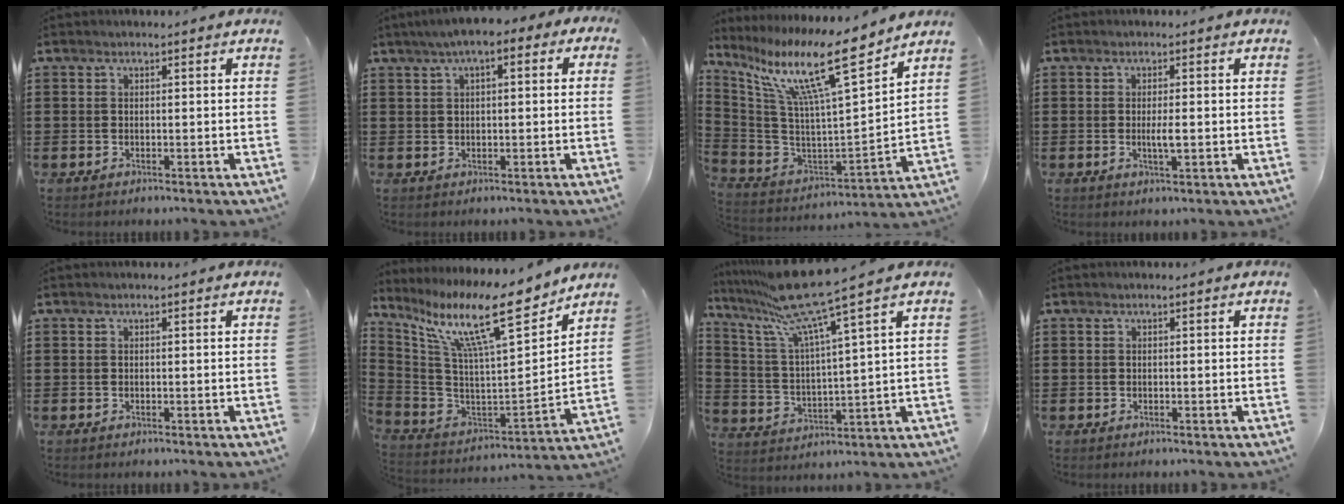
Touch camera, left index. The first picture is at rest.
{"total": 4.0, "force": [1.4, 1.3, 3.5], "torque": [-0.070, 0.009, 0.023]}
{"total": 14.6, "force": [9.9, 1.3, 10.7], "torque": [-0.225, -0.061, 0.157]}
{"total": 2.5, "force": [-0.2, 0.4, 2.5], "torque": [-0.053, -0.007, -0.006]}
{"total": 0.0}
{"total": 15.6, "force": [10.5, 2.5, 11.3], "torque": [-0.232, -0.062, 0.168]}
{"total": 11.9, "force": [9.0, 0.0, 7.8], "torque": [-0.191, -0.043, 0.148]}
{"total": 0.0}